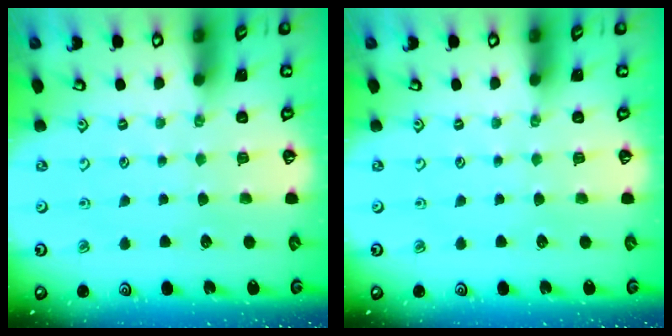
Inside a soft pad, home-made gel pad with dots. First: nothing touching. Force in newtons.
{"total": 0.0}